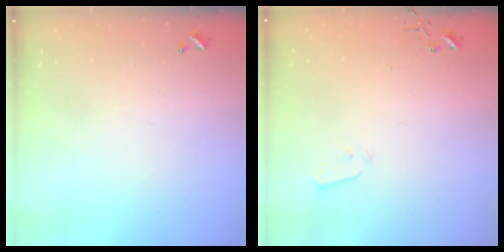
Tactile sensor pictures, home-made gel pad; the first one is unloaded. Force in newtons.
{"total": 2.8, "press": 2.7, "slide": 0.4}